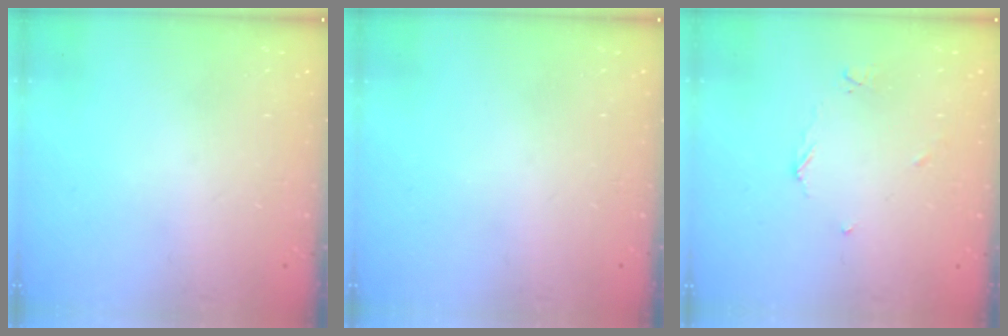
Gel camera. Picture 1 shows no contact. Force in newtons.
{"total": 0.0}
{"total": 3.7, "press": 3.6, "slide": 0.4}